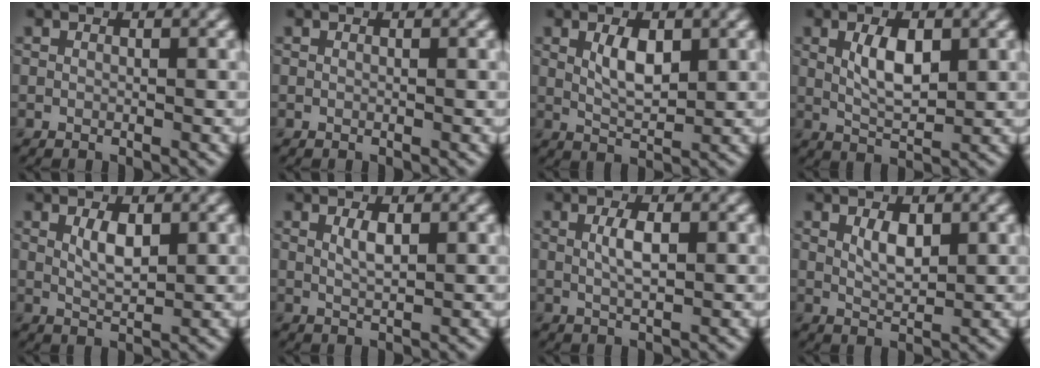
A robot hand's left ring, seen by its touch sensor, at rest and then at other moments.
{"total": 0.0}
{"total": 3.1, "force": [0.9, 1.4, 2.6], "torque": [-0.051, -0.001, 0.020]}
{"total": 3.8, "force": [0.9, 1.7, 3.3], "torque": [-0.066, 0.000, 0.018]}
{"total": 2.4, "force": [0.8, 0.9, 2.1], "torque": [-0.042, -0.001, 0.017]}
{"total": 1.6, "force": [0.6, 0.4, 1.4], "torque": [-0.029, -0.001, 0.011]}
{"total": 2.2, "force": [0.4, 0.6, 2.1], "torque": [-0.042, 0.003, 0.008]}
{"total": 2.2, "force": [0.8, 0.9, 1.8], "torque": [-0.036, -0.001, 0.018]}